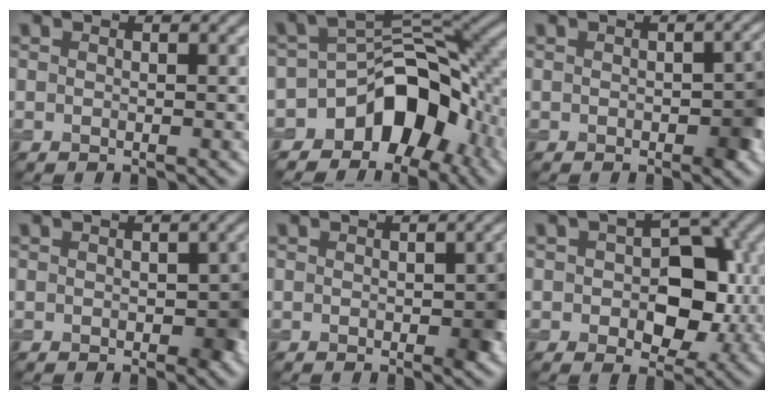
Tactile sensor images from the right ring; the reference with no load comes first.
{"total": 10.5, "force": [-5.2, 6.5, 6.3], "torque": [-0.073, 0.004, -0.096]}
{"total": 3.7, "force": [-0.8, 1.4, 3.3], "torque": [-0.038, 0.001, -0.010]}
{"total": 3.4, "force": [-0.5, 1.7, 2.9], "torque": [-0.033, -0.001, -0.003]}
{"total": 3.5, "force": [-0.6, 1.1, 3.2], "torque": [-0.041, -0.001, -0.007]}
{"total": 7.3, "force": [-0.3, 4.5, 5.7], "torque": [-0.072, -0.001, -0.006]}